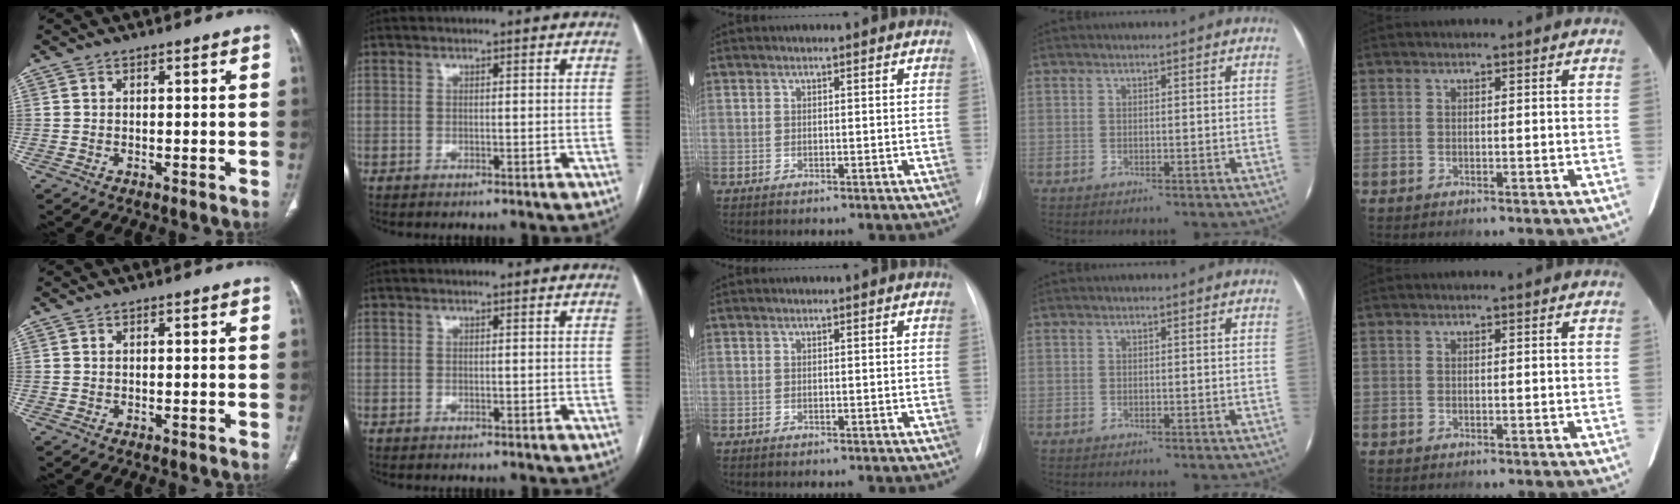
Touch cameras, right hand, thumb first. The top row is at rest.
{}